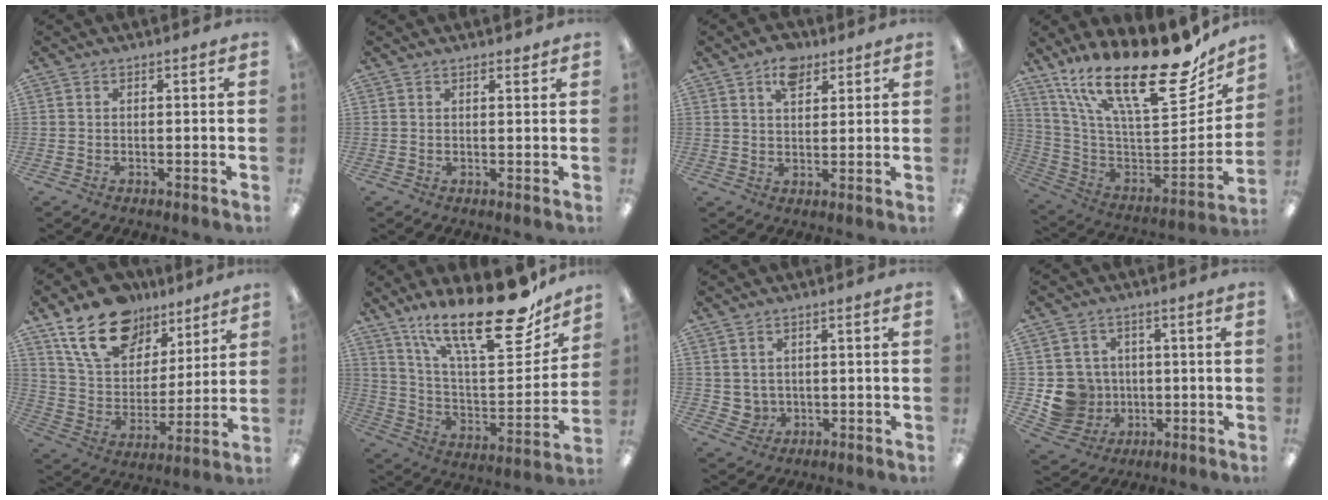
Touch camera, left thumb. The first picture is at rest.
{"total": 1.4, "force": [1.2, 0.3, 0.6], "torque": [-0.005, -0.003, 0.020]}
{"total": 4.7, "force": [2.7, 2.8, 2.6], "torque": [-0.025, -0.006, 0.042]}
{"total": 27.7, "force": [18.0, 9.6, 18.7], "torque": [-0.285, -0.137, 0.309]}
{"total": 18.9, "force": [12.7, 11.2, 8.4], "torque": [-0.156, -0.062, 0.234]}
{"total": 26.7, "force": [19.1, 8.2, 16.7], "torque": [-0.259, -0.122, 0.321]}
{"total": 3.2, "force": [1.4, 2.8, 0.3], "torque": [-0.007, -0.004, 0.026]}
{"total": 9.7, "force": [-0.8, 9.5, 1.9], "torque": [-0.066, 0.010, 0.000]}